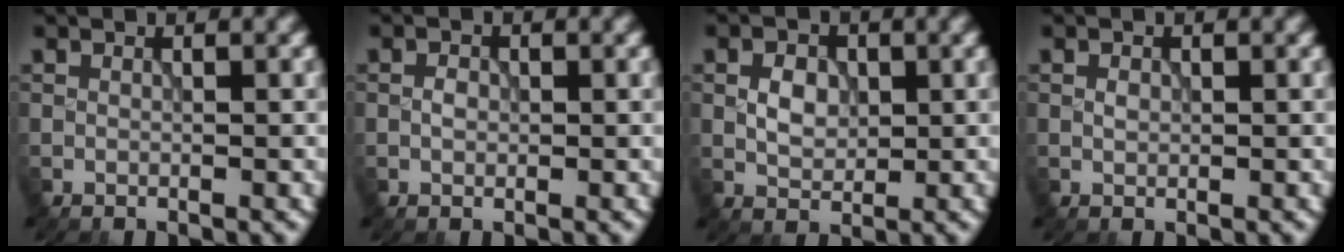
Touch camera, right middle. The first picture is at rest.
{"total": 1.0, "force": [-0.1, 0.7, 0.7], "torque": [-0.012, 0.001, -0.006]}
{"total": 2.6, "force": [0.2, 1.8, 1.8], "torque": [-0.032, 0.001, 0.003]}
{"total": 0.7, "force": [0.1, 0.5, 0.4], "torque": [-0.008, -0.001, 0.001]}